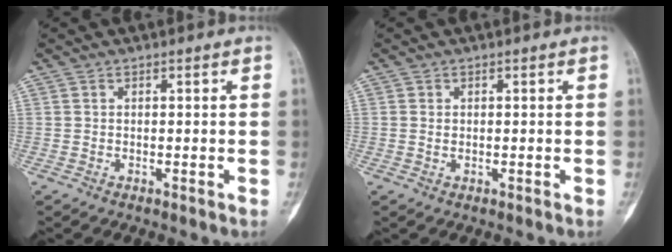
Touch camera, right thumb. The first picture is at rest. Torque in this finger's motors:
{"motor_torque": [-0.73, -0.26, 0.24, 0.04, -0.02]}